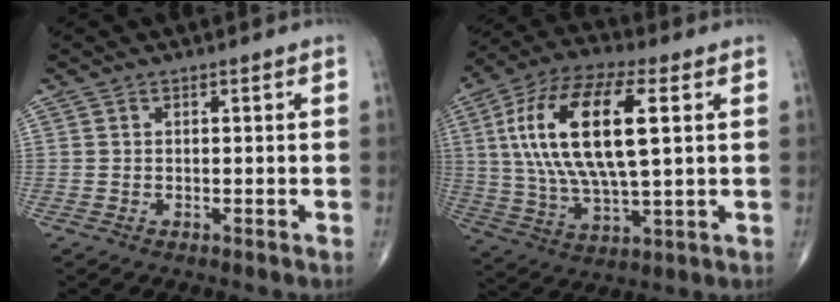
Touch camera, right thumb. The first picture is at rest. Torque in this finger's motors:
{"motor_torque": [0.62, 4.39, 2.18, 0.59, 0.74]}